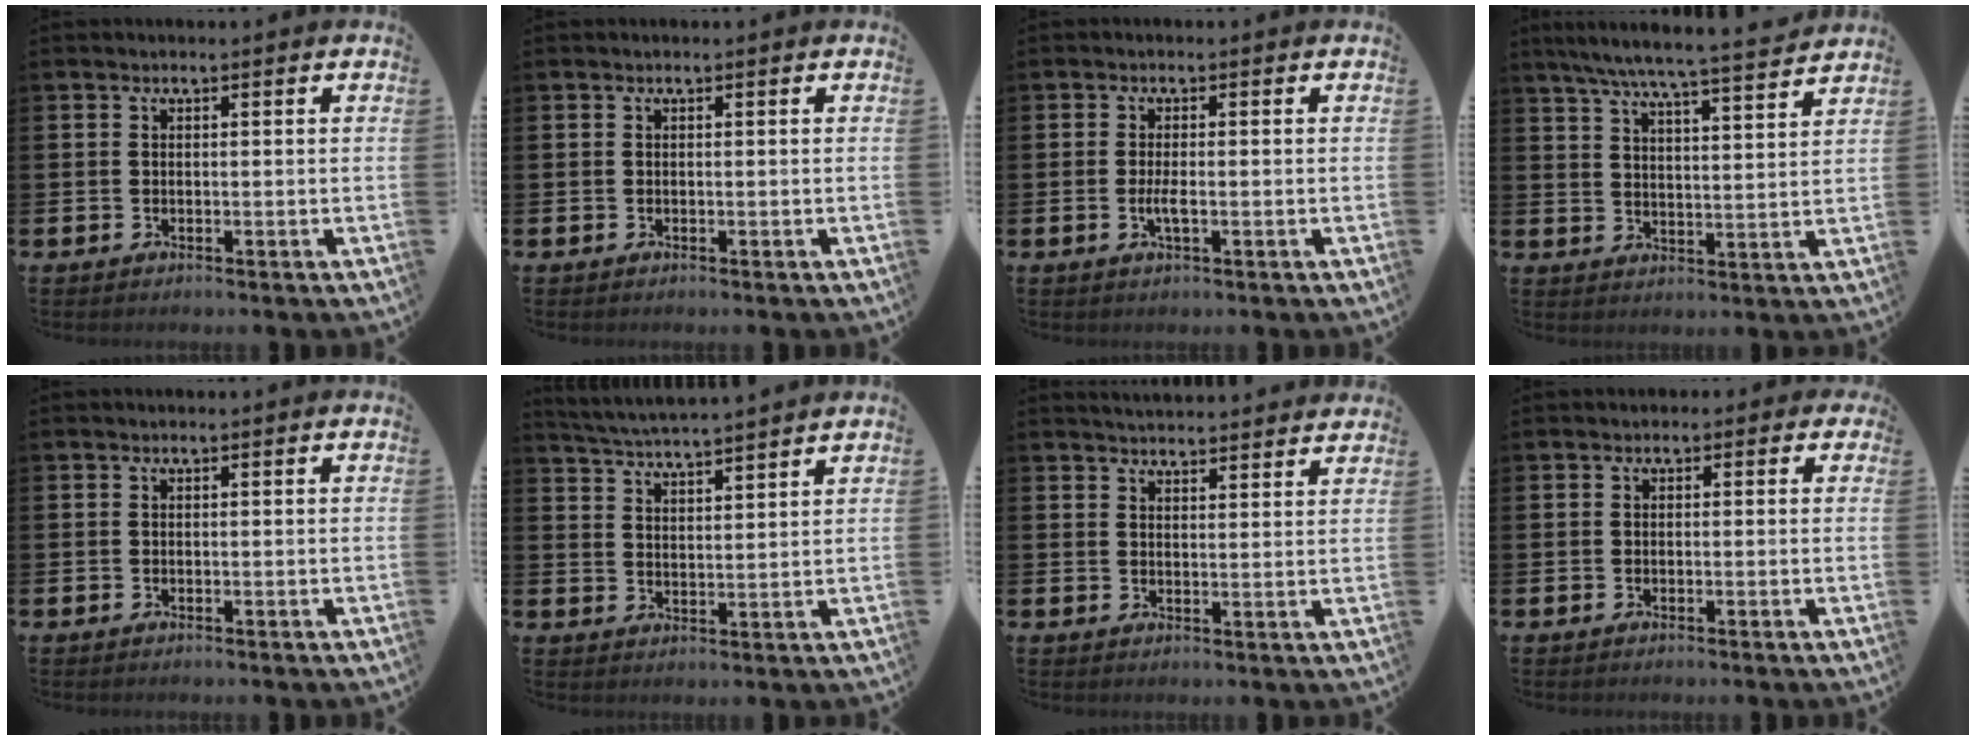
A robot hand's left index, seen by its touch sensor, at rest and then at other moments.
{"total": 0.0}
{"total": 1.9, "force": [-0.4, 0.5, 1.8], "torque": [-0.038, 0.003, -0.006]}
{"total": 7.2, "force": [6.7, 0.0, 2.6], "torque": [-0.065, -0.042, 0.115]}
{"total": 0.0}
{"total": 4.8, "force": [4.7, -0.4, 0.3], "torque": [-0.027, -0.029, 0.084]}
{"total": 3.9, "force": [3.9, 0.1, 0.0], "torque": [-0.006, -0.023, 0.071]}
{"total": 0.8, "force": [-0.3, 0.7, 0.3], "torque": [-0.004, 0.008, -0.008]}